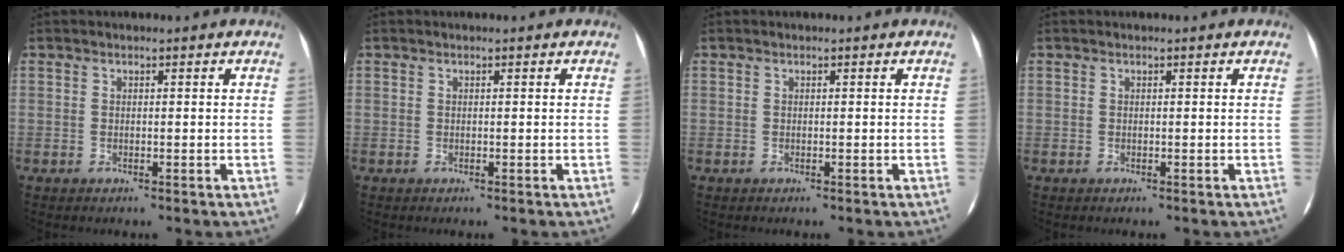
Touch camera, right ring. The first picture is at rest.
{"total": 0.0}
{"total": 0.0}
{"total": 0.0}